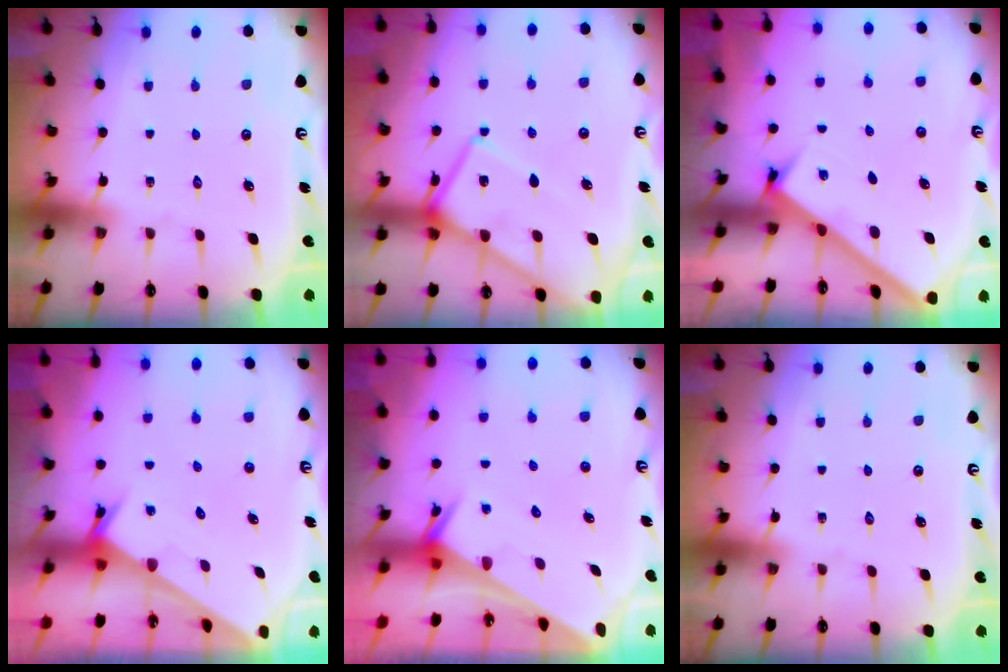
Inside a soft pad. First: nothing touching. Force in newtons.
{"total": 12.5, "press": 12.4, "slide": 1.3}
{"total": 2.6, "press": 2.5, "slide": 0.3}
{"total": 2.1, "press": 2.1, "slide": 0.1}
{"total": 2.7, "press": 2.7, "slide": 0.1}
{"total": 0.0}